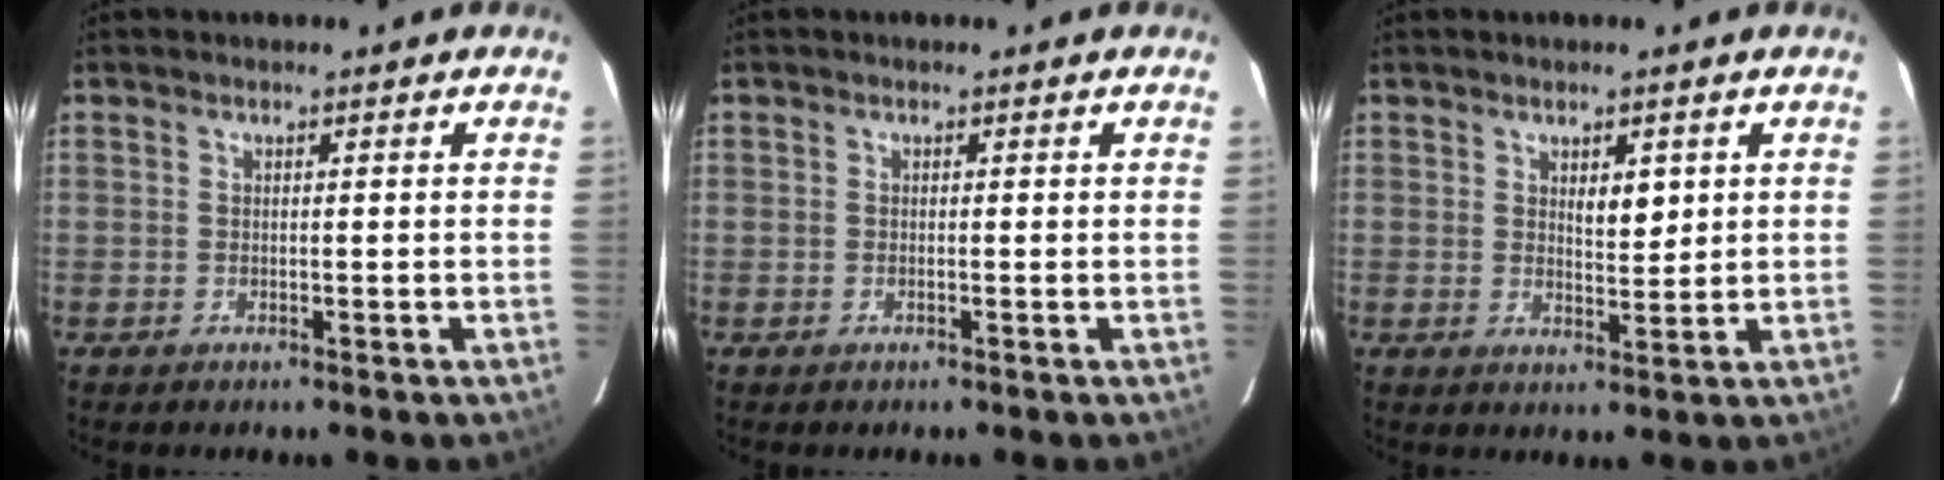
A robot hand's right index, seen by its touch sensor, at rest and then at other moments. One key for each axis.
{"total": 0.0}
{"total": 3.3, "fx": 1.3, "fy": 1.3, "fz": 2.7, "tx": -0.043, "ty": -0.004, "tz": 0.023}